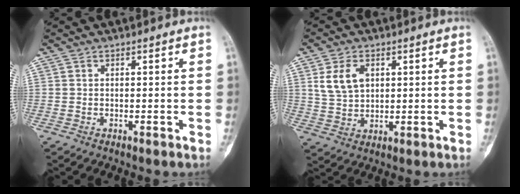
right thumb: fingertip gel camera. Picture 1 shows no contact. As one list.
[{"total": 6.9, "force": [2.4, 4.6, 4.6], "torque": [-0.077, -0.007, 0.051]}]